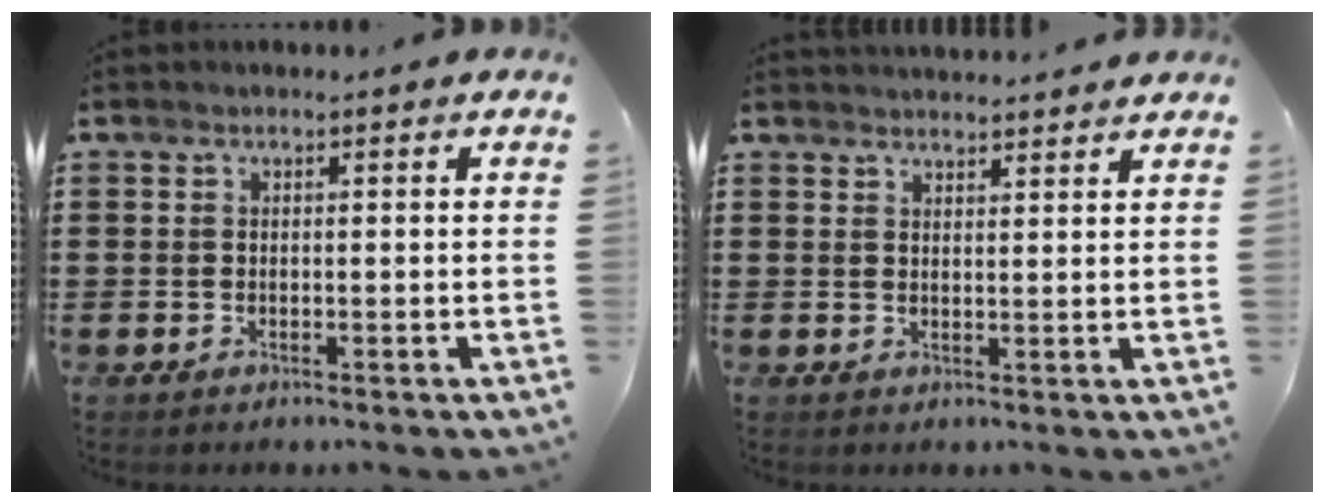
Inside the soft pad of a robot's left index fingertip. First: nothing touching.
{"total": 2.3, "force": [2.3, -0.3, -0.1], "torque": [-0.004, -0.008, 0.046]}